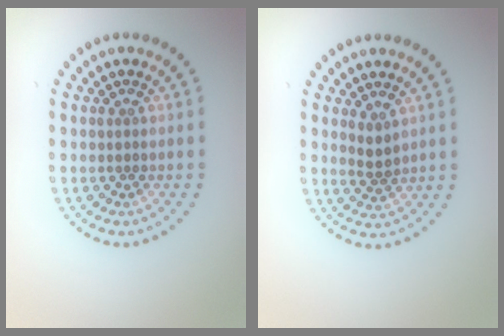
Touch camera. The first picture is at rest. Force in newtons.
{"total": 1.4, "press": 1.2, "slide": 0.8}